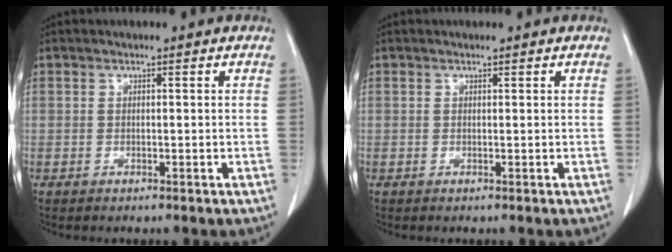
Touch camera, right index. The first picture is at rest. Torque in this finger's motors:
{"motor_torque": [0.14, -0.08, -0.01, 0.01]}